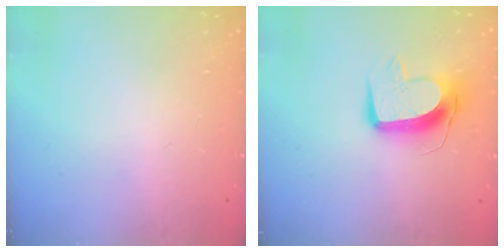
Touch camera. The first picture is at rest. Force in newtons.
{"total": 10.1, "press": 10.1, "slide": 0.4}